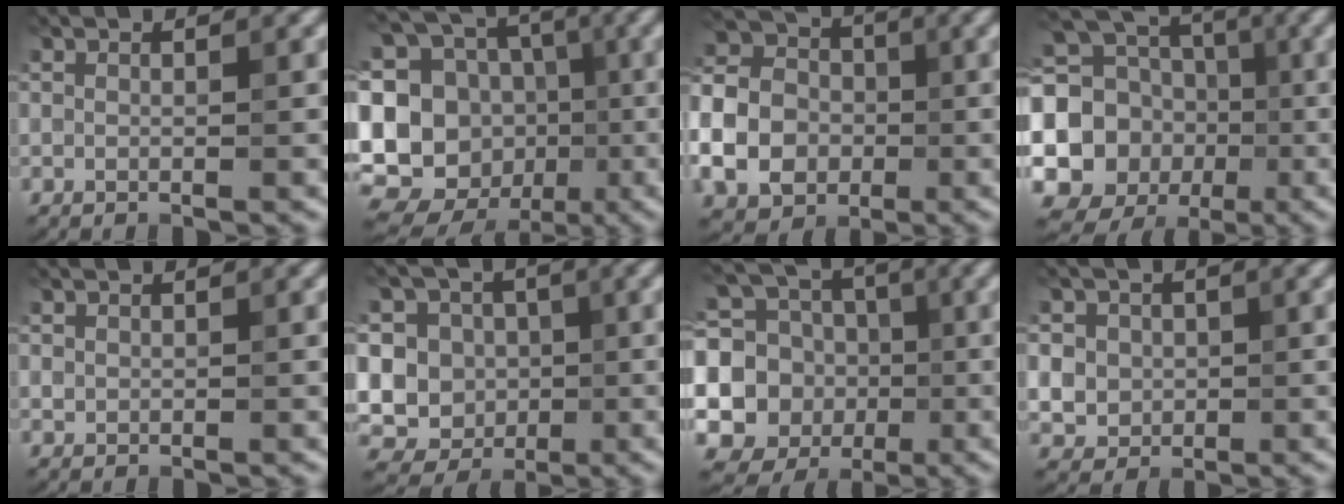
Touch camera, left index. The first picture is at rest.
{"total": 20.5, "force": [-2.5, 18.7, 8.0], "torque": [-0.173, 0.029, -0.084]}
{"total": 8.8, "force": [-2.3, 7.1, 4.6], "torque": [-0.127, 0.000, -0.056]}
{"total": 14.8, "force": [-0.7, 13.5, 6.2], "torque": [-0.122, -0.011, -0.026]}
{"total": 0.5, "force": [0.1, 0.5, 0.1], "torque": [0.002, -0.003, 0.004]}
{"total": 14.0, "force": [0.5, 13.2, 4.7], "torque": [-0.116, 0.022, -0.011]}
{"total": 13.7, "force": [-0.8, 12.8, 4.9], "torque": [-0.117, 0.008, -0.022]}
{"total": 5.3, "force": [0.7, 4.9, 1.9], "torque": [-0.040, 0.021, 0.004]}